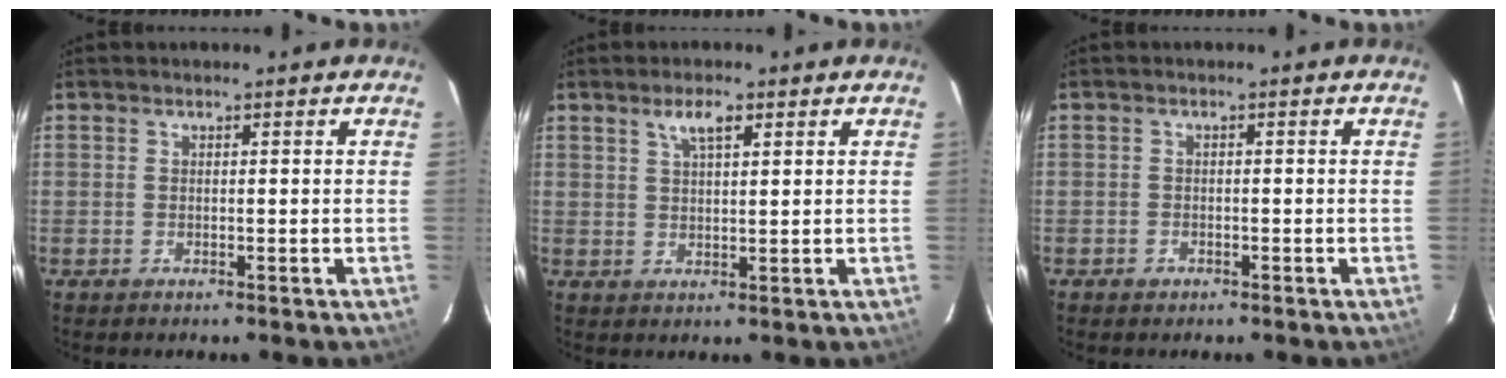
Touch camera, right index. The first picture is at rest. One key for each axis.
{"total": 3.8, "fx": 2.2, "fy": 1.2, "fz": 2.9, "tx": -0.050, "ty": 0.008, "tz": 0.040}
{"total": 1.6, "fx": -0.9, "fy": 1.2, "fz": 0.3, "tx": -0.004, "ty": 0.004, "tz": -0.013}